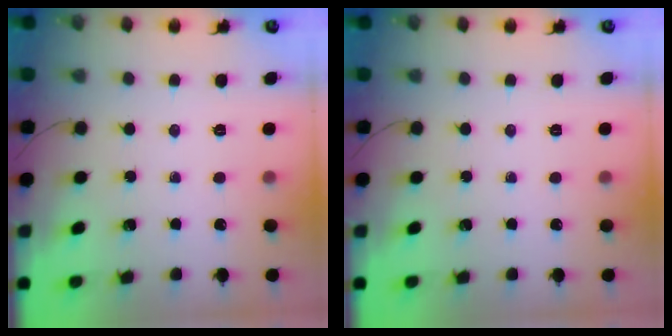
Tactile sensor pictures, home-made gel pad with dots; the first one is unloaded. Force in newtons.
{"total": 0.0}